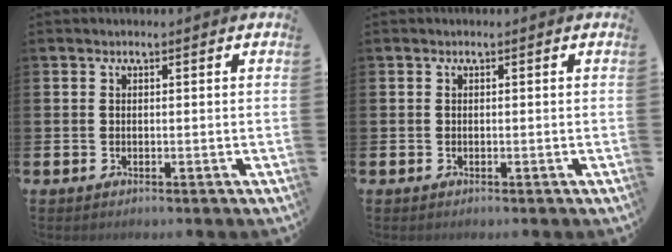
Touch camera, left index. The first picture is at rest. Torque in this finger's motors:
{"motor_torque": [-0.22, 0.05, -0.03, -0.01]}